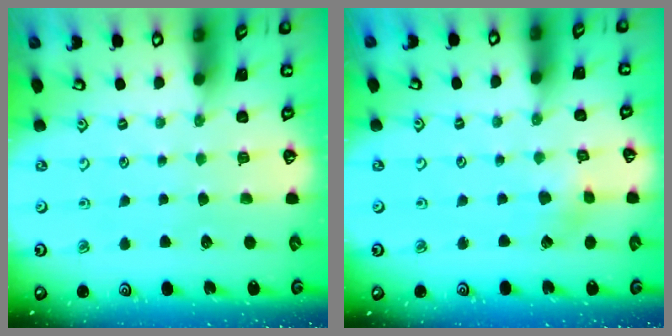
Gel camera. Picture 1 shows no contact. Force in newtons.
{"total": 2.9, "press": 2.9, "slide": 0.2}